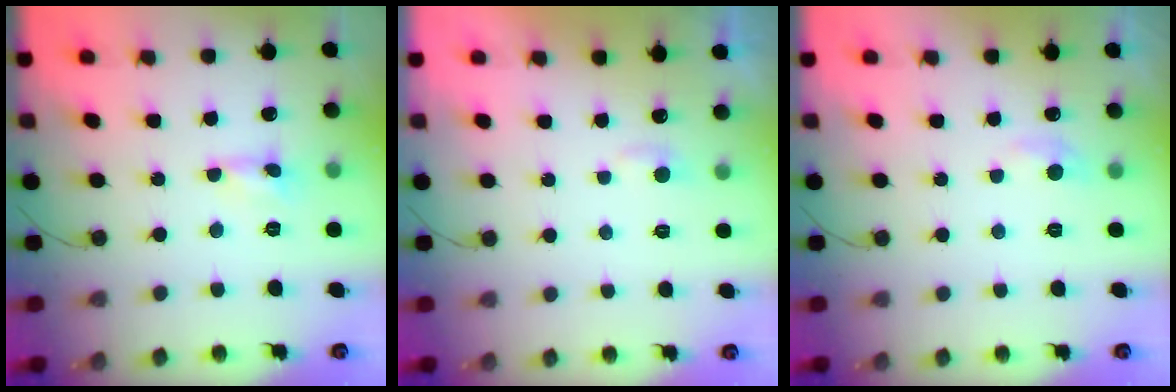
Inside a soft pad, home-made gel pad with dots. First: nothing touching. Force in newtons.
{"total": 3.3, "press": 3.3, "slide": 0.4}
{"total": 5.8, "press": 5.7, "slide": 0.8}